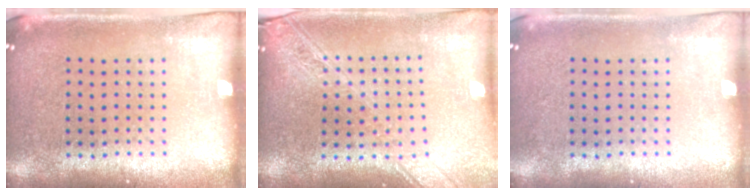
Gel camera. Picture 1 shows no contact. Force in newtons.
{"total": 2.3, "press": 1.9, "slide": 1.3}
{"total": 0.0}